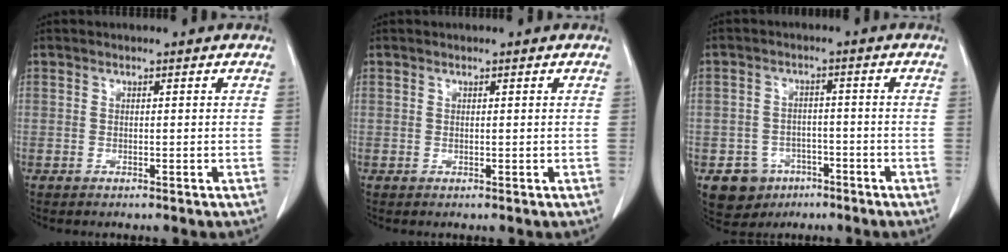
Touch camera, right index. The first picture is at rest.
{"total": 0.0}
{"total": 6.1, "force": [-3.3, 5.0, 1.1], "torque": [-0.017, 0.010, -0.045]}